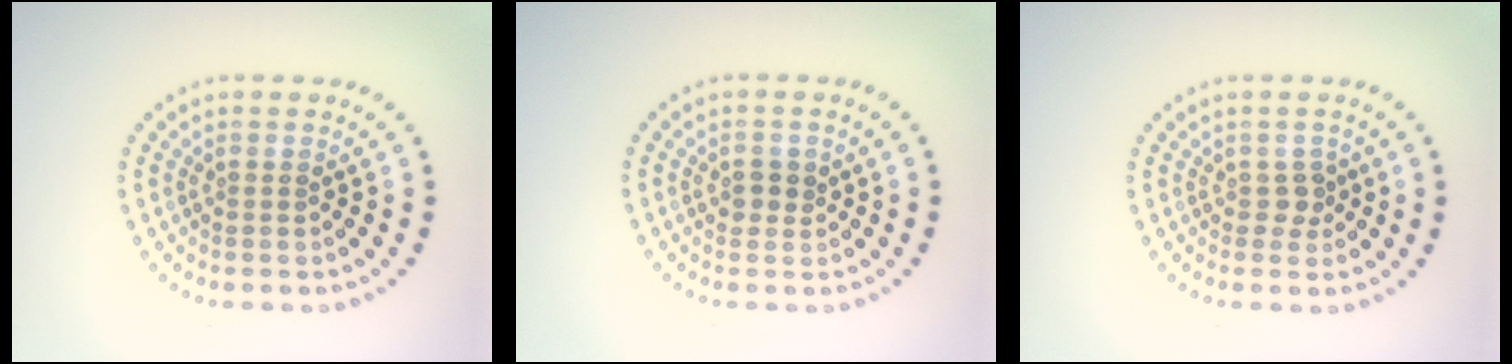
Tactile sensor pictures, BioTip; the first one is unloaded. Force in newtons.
{"total": 1.4, "press": 1.3, "slide": 0.5}
{"total": 1.2, "press": 1.0, "slide": 0.6}